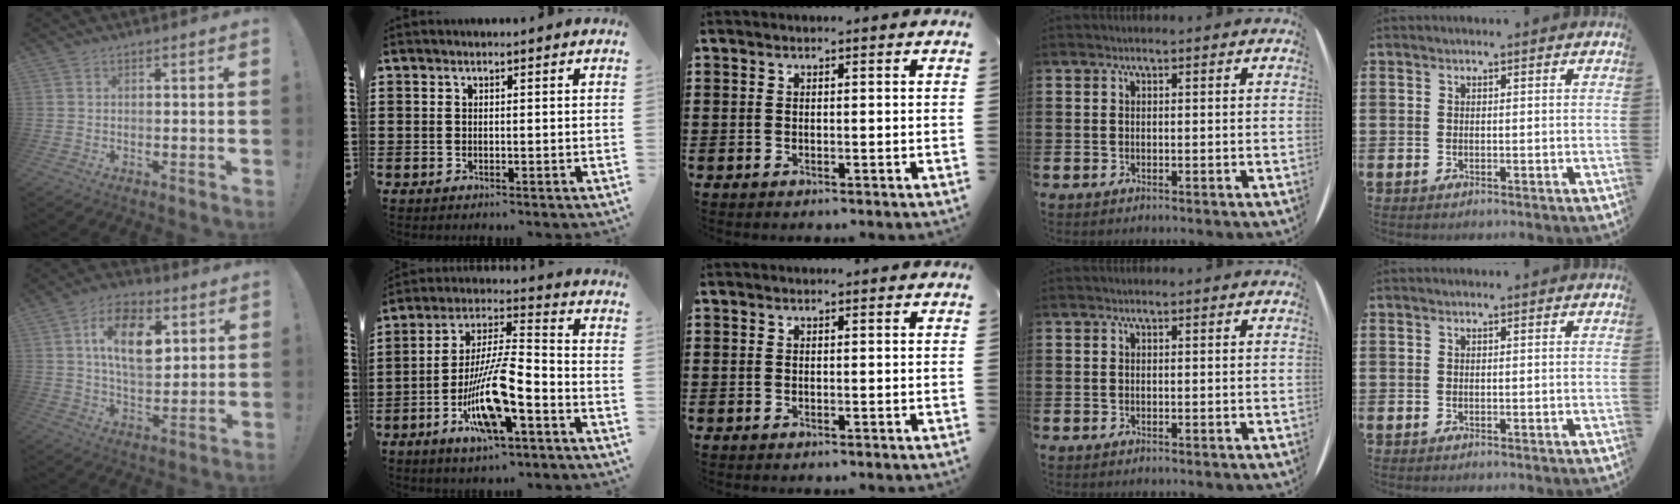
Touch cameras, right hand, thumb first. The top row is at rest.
{"thumb": {"total": 14.3, "force": [4.5, 8.3, 10.7], "torque": [-0.174, -0.001, 0.081]}, "index": {"total": 13.5, "force": [-5.9, 3.7, 11.6], "torque": [-0.237, -0.002, -0.109]}}